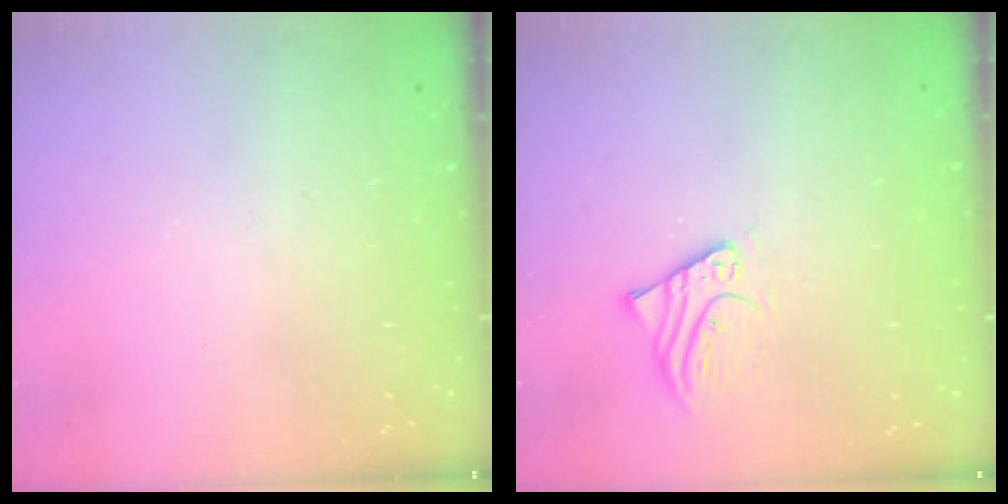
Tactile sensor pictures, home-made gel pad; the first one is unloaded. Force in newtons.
{"total": 1.5, "press": 1.5, "slide": 0.1}